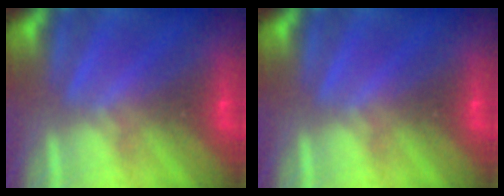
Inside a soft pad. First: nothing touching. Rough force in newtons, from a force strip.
{"total": 0.0}